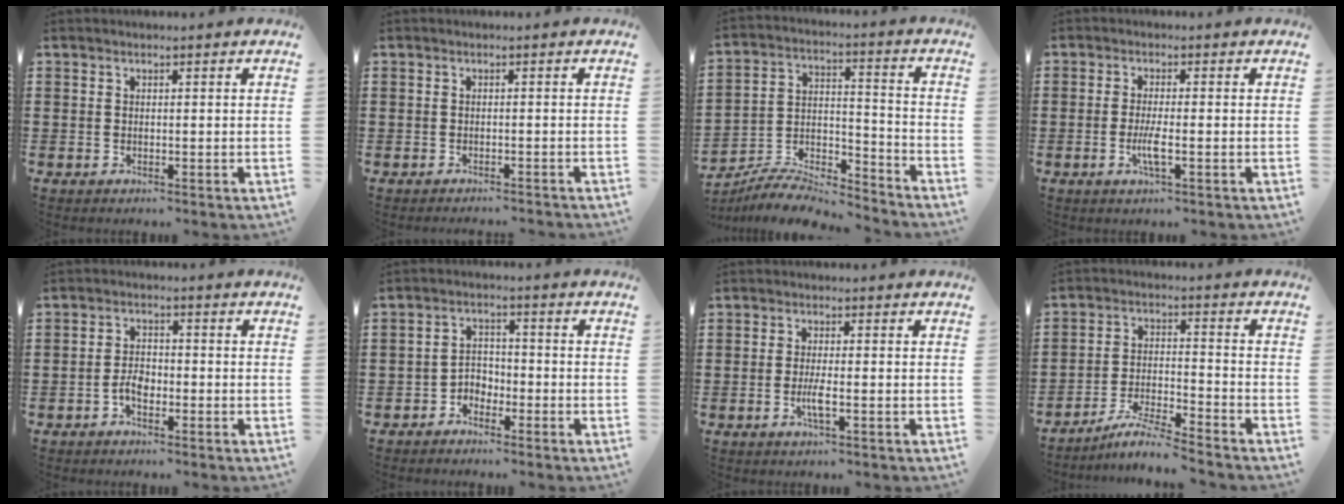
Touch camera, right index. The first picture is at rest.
{"total": 1.0, "force": [-1.0, -0.2, 0.0], "torque": [-0.002, -0.001, -0.020]}
{"total": 8.1, "force": [-7.8, 1.1, 1.9], "torque": [-0.030, 0.010, -0.150]}
{"total": 3.6, "force": [-1.1, 0.4, 3.4], "torque": [-0.073, -0.008, -0.024]}
{"total": 2.9, "force": [-1.3, 1.6, 2.1], "torque": [-0.047, 0.003, -0.027]}
{"total": 2.8, "force": [-2.3, 1.6, 0.4], "torque": [-0.016, 0.009, -0.049]}
{"total": 3.1, "force": [-1.0, 0.4, 3.0], "torque": [-0.066, -0.008, -0.023]}
{"total": 5.9, "force": [-5.5, -0.4, 2.2], "torque": [-0.052, -0.014, -0.108]}